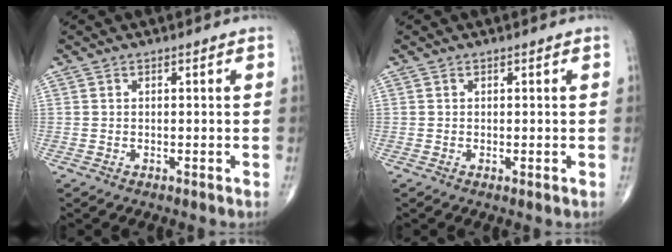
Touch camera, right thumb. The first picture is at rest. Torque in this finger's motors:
{"motor_torque": [-0.50, -0.28, 0.21, 0.20, -0.02]}